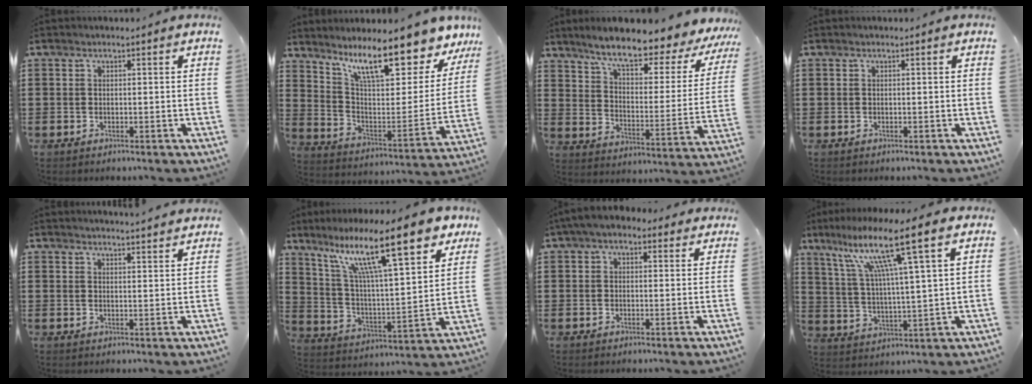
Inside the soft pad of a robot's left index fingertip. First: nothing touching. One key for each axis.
{"total": 14.2, "fx": 10.5, "fy": 2.9, "fz": 9.2, "tx": -0.180, "ty": -0.062, "tz": 0.174}
{"total": 8.7, "fx": 7.0, "fy": 1.0, "fz": 5.0, "tx": -0.109, "ty": -0.046, "tz": 0.108}
{"total": 0.0}
{"total": 2.7, "fx": 2.7, "fy": -0.5, "fz": 0.1, "tx": -0.009, "ty": -0.013, "tz": 0.050}
{"total": 16.7, "fx": 10.9, "fy": 3.3, "fz": 12.2, "tx": -0.235, "ty": -0.045, "tz": 0.175}
{"total": 3.3, "fx": 2.0, "fy": 1.9, "fz": 1.9, "tx": -0.044, "ty": 0.007, "tz": 0.035}
{"total": 12.8, "fx": 7.9, "fy": 0.1, "fz": 10.1, "tx": -0.208, "ty": -0.024, "tz": 0.121}